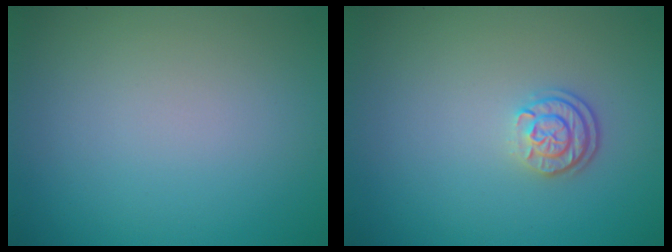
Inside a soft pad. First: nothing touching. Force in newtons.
{"total": 2.4, "press": 1.9, "slide": 1.5}